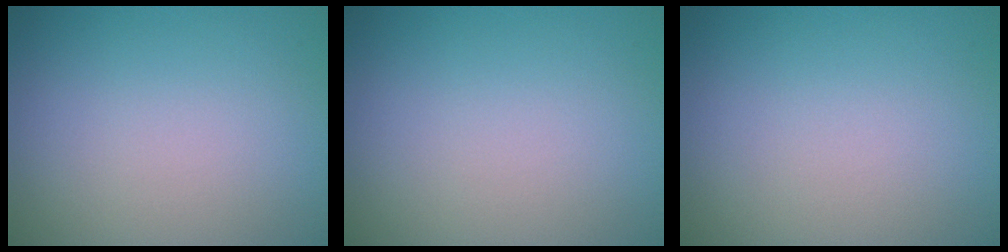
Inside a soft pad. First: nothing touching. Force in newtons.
{"total": 0.0}
{"total": 0.0}